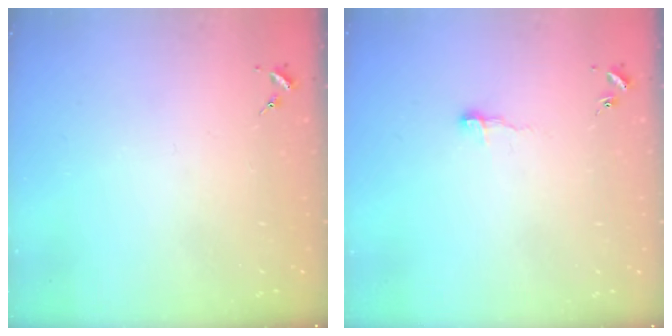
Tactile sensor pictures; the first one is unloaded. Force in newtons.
{"total": 6.3, "press": 6.2, "slide": 0.6}